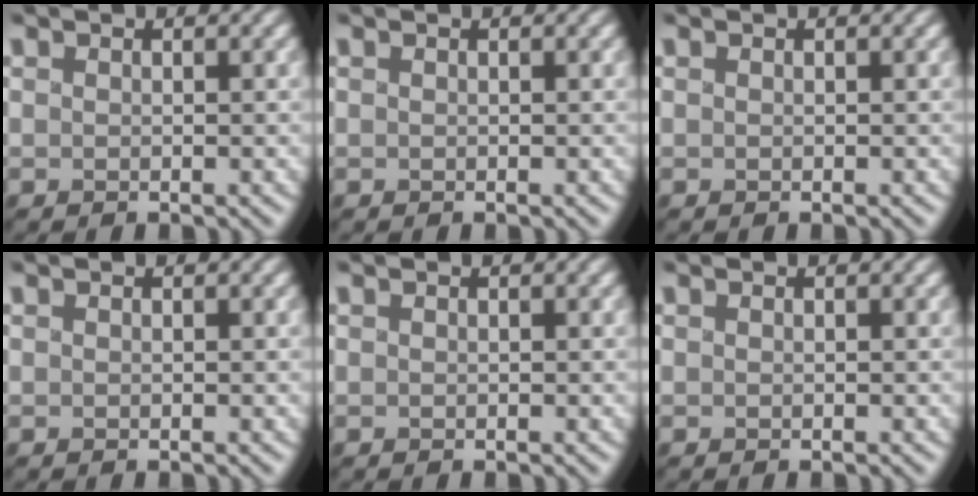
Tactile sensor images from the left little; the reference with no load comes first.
{"total": 0.0}
{"total": 0.0}
{"total": 0.0}
{"total": 0.0}
{"total": 0.0}